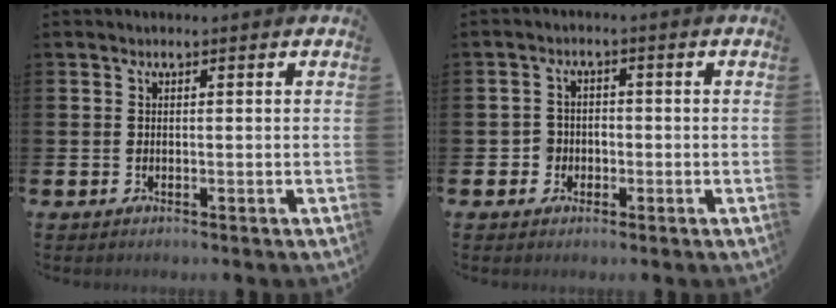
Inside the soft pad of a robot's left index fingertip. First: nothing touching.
{"total": 2.5, "force": [-1.0, 2.3, 0.1], "torque": [-0.009, 0.006, -0.027]}